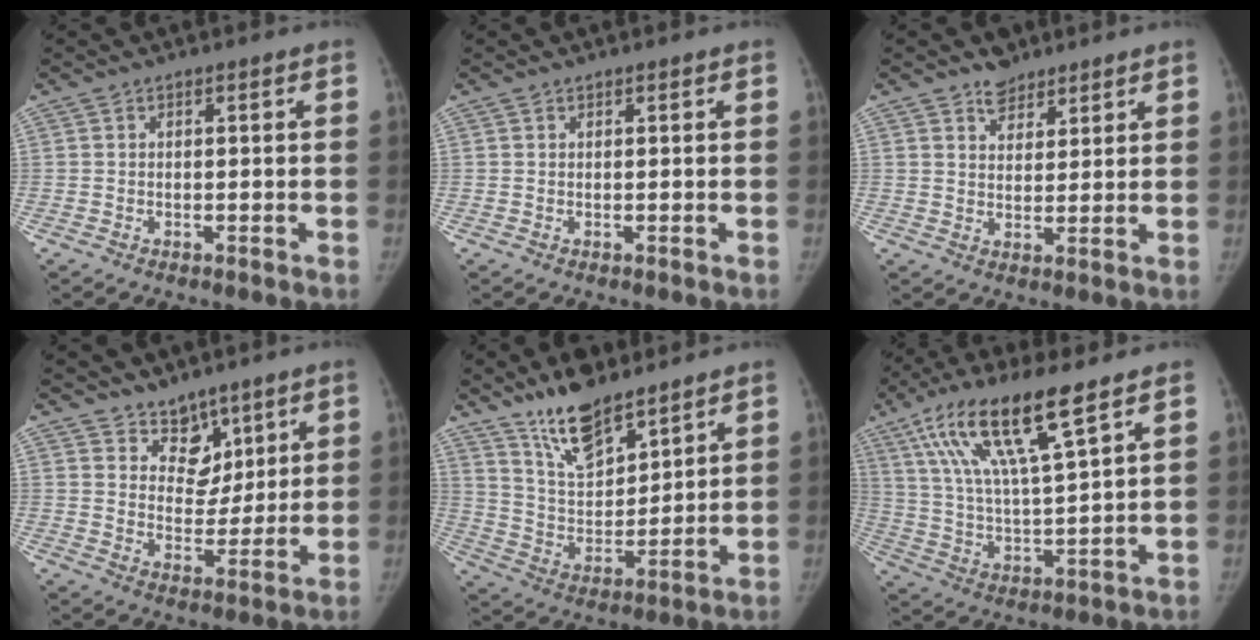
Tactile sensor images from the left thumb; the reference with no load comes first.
{"total": 0.0}
{"total": 4.6, "force": [3.5, 2.7, 1.1], "torque": [0.005, -0.026, 0.059]}
{"total": 7.7, "force": [5.7, 4.8, 1.9], "torque": [0.013, -0.044, 0.102]}
{"total": 14.0, "force": [10.8, 5.1, 7.3], "torque": [-0.098, -0.070, 0.203]}
{"total": 17.2, "force": [9.9, 3.3, 13.7], "torque": [-0.260, -0.028, 0.193]}